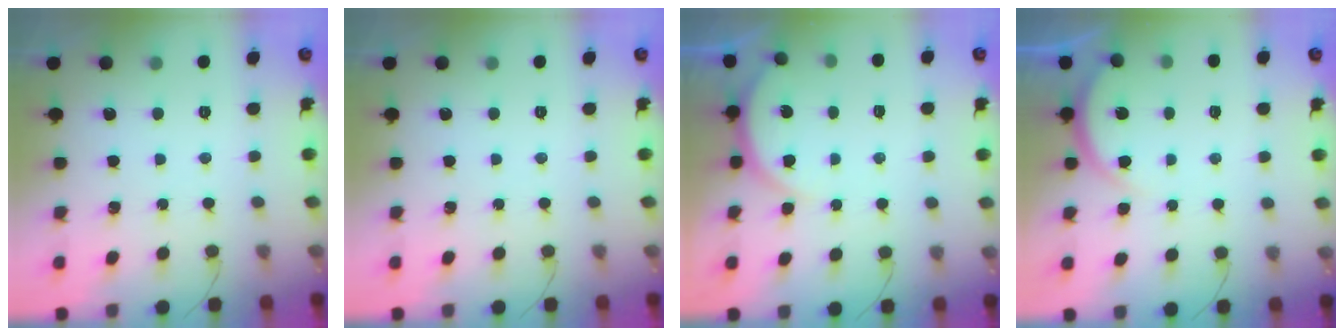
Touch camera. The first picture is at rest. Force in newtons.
{"total": 0.0}
{"total": 5.0, "press": 5.0, "slide": 0.6}
{"total": 3.5, "press": 3.4, "slide": 0.6}